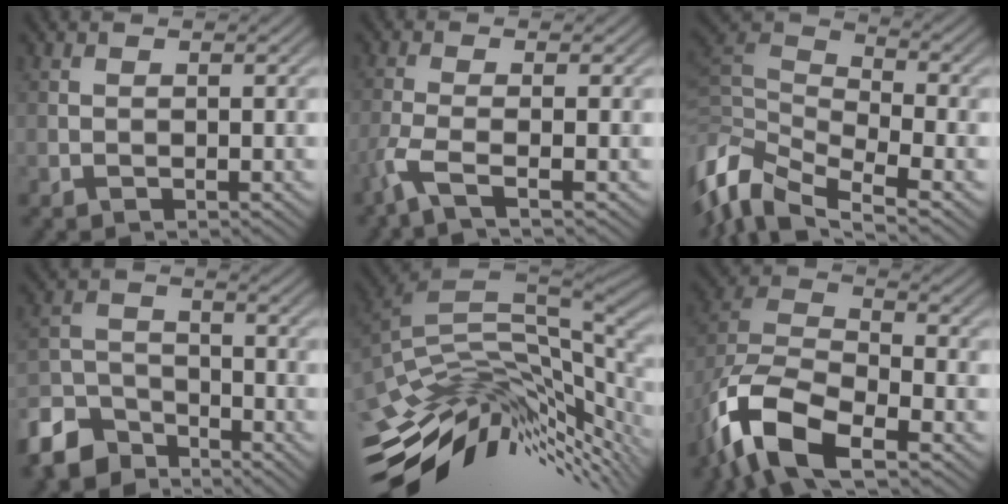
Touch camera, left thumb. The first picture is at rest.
{"total": 3.8, "force": [-2.3, 0.5, 3.0], "torque": [-0.065, -0.003, -0.067]}
{"total": 10.7, "force": [-4.8, 4.8, 8.2], "torque": [-0.193, -0.004, -0.106]}
{"total": 8.7, "force": [-6.7, 4.4, 3.2], "torque": [-0.078, -0.010, -0.147]}
{"total": 13.9, "force": [-4.4, 4.8, 12.3], "torque": [-0.241, 0.001, -0.074]}
{"total": 12.1, "force": [-7.3, 5.1, 8.2], "torque": [-0.170, -0.010, -0.157]}